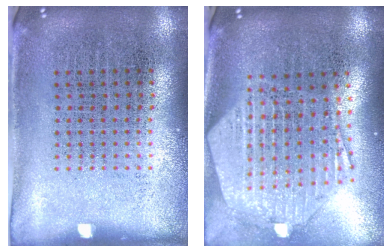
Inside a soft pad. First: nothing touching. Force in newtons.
{"total": 2.8, "press": 2.2, "slide": 1.7}